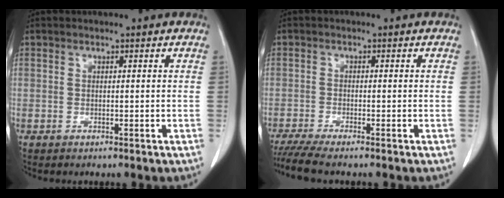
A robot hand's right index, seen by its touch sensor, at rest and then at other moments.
{"total": 5.1, "force": [-4.3, -0.5, 2.7], "torque": [-0.045, -0.016, -0.078]}